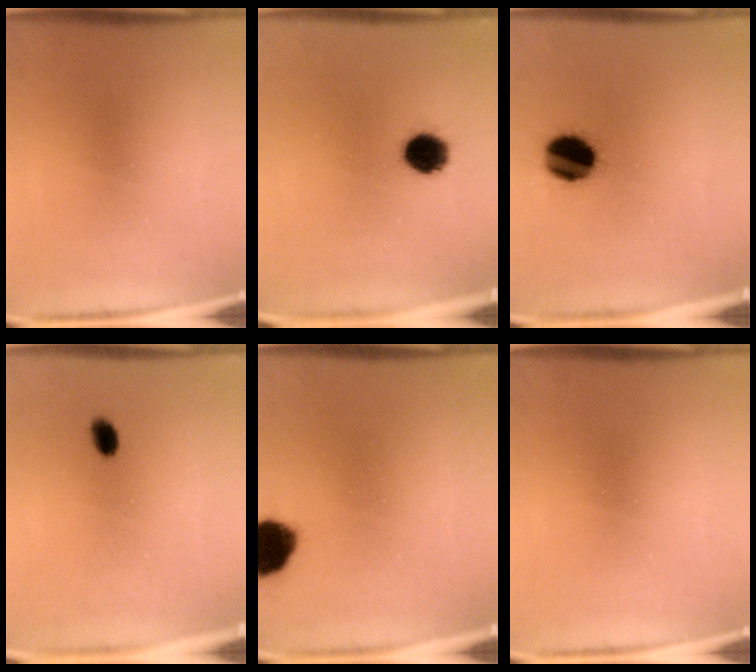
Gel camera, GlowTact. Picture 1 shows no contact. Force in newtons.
{"total": 7.6}
{"total": 12.7}
{"total": 2.4}
{"total": 10.2}
{"total": 0.0}